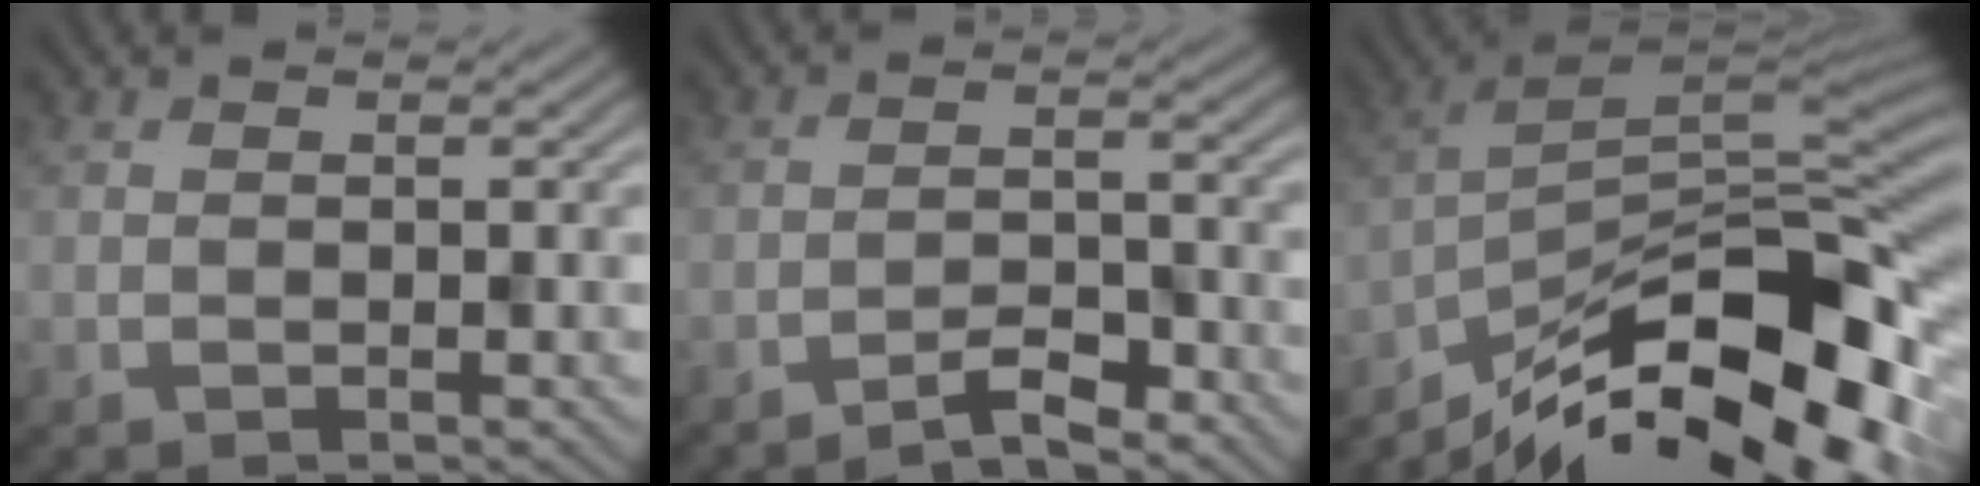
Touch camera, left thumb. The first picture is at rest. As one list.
[{"total": 3.6, "force": [-3.0, 0.6, 1.8], "torque": [-0.033, 0.006, -0.058]}, {"total": 15.7, "force": [-9.7, 5.4, 11.1], "torque": [-0.217, -0.009, -0.156]}]